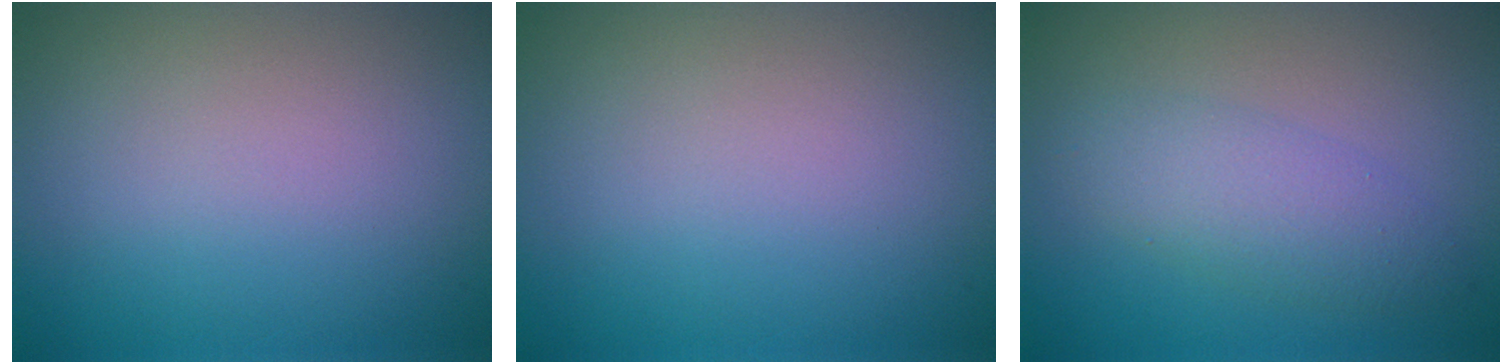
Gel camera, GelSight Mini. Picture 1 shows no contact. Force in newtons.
{"total": 0.0}
{"total": 3.2, "press": 3.2, "slide": 0.1}